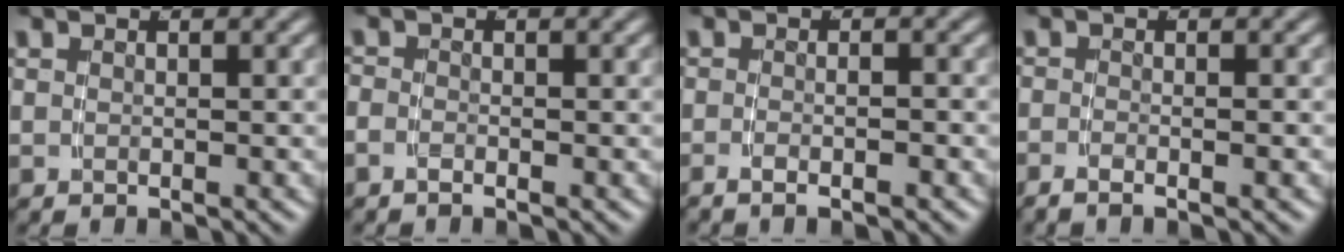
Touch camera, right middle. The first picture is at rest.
{"total": 1.0, "force": [-0.8, 0.5, 0.3], "torque": [-0.012, -0.006, -0.017]}
{"total": 2.0, "force": [-1.7, 0.3, 1.0], "torque": [-0.020, 0.001, -0.030]}
{"total": 1.4, "force": [-1.2, 0.0, 0.7], "torque": [-0.017, -0.005, -0.021]}